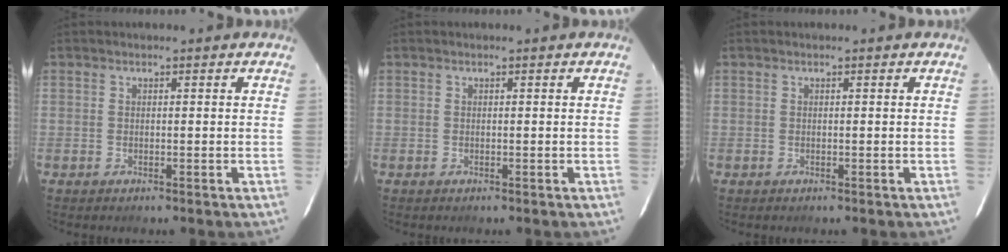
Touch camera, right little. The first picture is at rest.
{"total": 0.0}
{"total": 0.0}